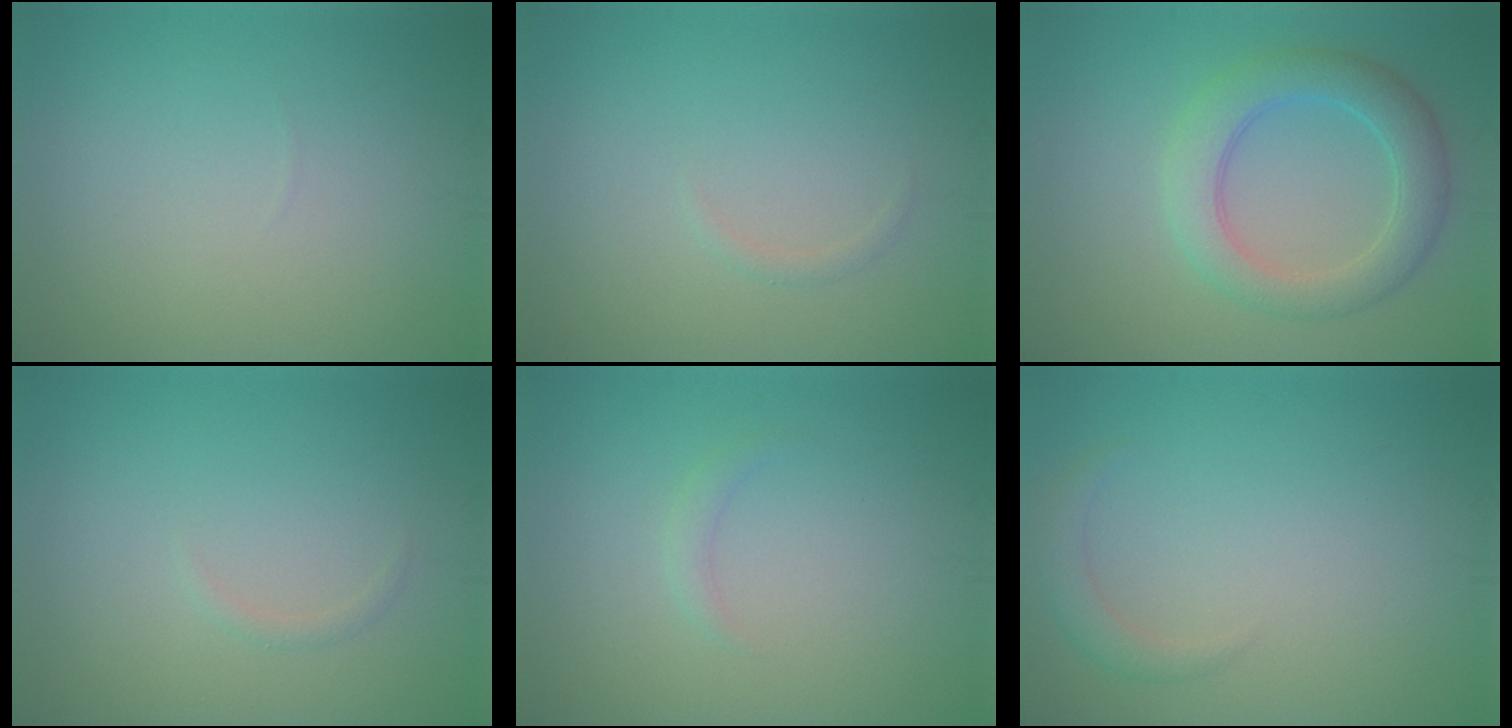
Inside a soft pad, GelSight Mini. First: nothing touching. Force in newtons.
{"total": 0.6, "press": 0.6, "slide": 0.0}
{"total": 5.0, "press": 5.0, "slide": 0.1}
{"total": 0.6, "press": 0.6, "slide": 0.0}
{"total": 0.8, "press": 0.8, "slide": 0.0}
{"total": 1.8, "press": 1.8, "slide": 0.3}